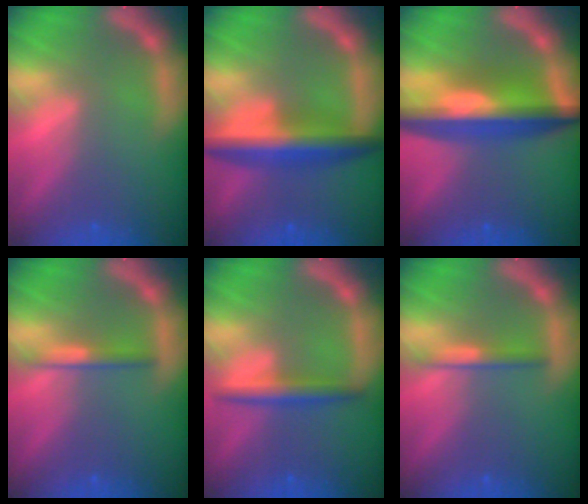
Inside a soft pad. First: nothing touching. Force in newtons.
{"total": 6.5}
{"total": 9.6}
{"total": 2.0}
{"total": 3.0}
{"total": 2.0}